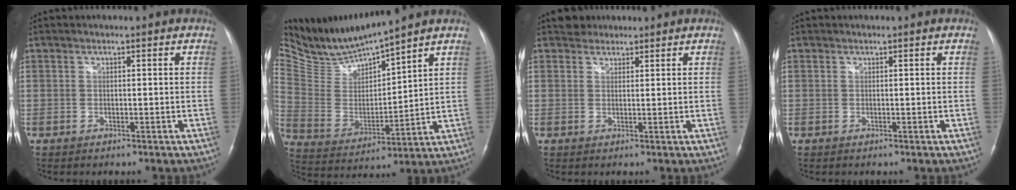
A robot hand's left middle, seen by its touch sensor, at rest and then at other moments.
{"total": 11.4, "force": [11.0, -0.5, 2.6], "torque": [-0.068, -0.010, 0.232]}
{"total": 2.0, "force": [1.7, 1.1, -0.3], "torque": [0.007, 0.007, 0.022]}
{"total": 0.0}